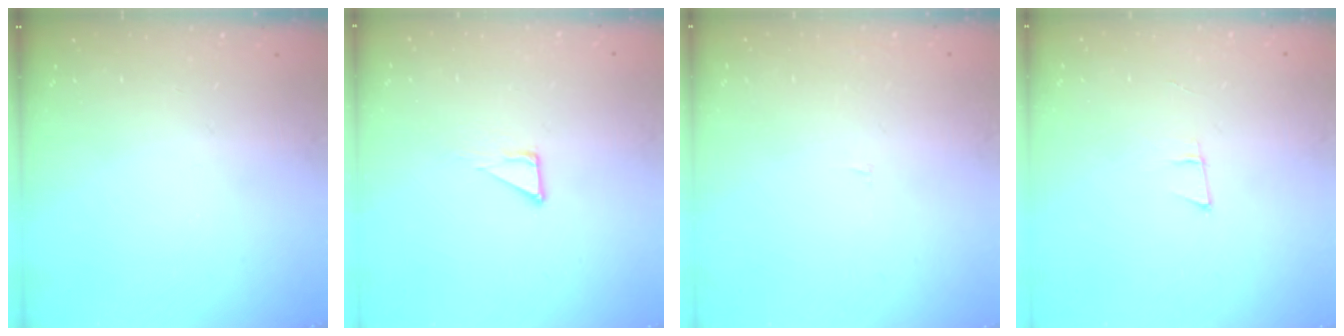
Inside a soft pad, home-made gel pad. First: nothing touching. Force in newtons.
{"total": 5.1, "press": 5.0, "slide": 0.4}
{"total": 1.6, "press": 1.6, "slide": 0.1}
{"total": 5.7, "press": 4.9, "slide": 2.8}